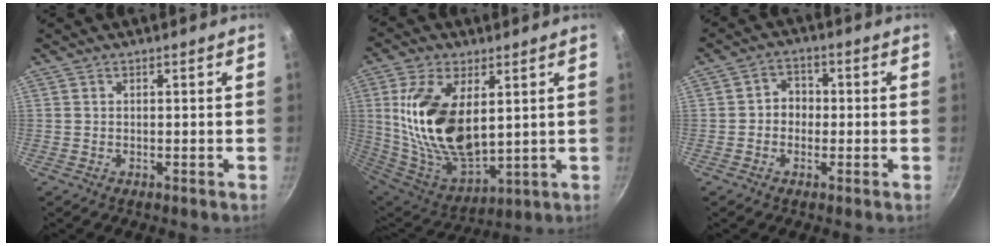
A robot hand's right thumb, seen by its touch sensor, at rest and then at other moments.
{"total": 19.5, "force": [4.3, 10.5, 15.8], "torque": [-0.293, -0.032, 0.096]}
{"total": 4.2, "force": [-0.5, 3.7, 2.0], "torque": [-0.003, 0.013, -0.016]}